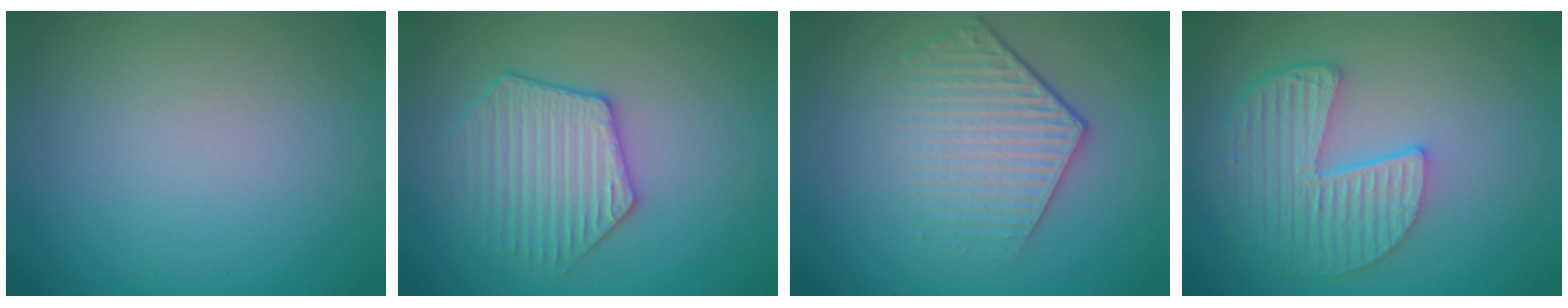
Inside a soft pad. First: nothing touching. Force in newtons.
{"total": 3.8, "press": 3.7, "slide": 0.6}
{"total": 4.4, "press": 3.2, "slide": 3.0}
{"total": 6.0, "press": 4.6, "slide": 3.8}